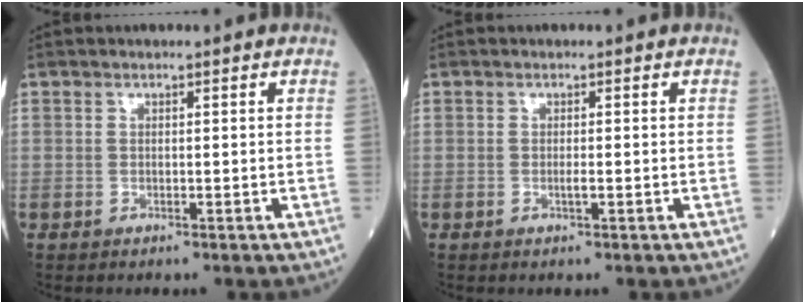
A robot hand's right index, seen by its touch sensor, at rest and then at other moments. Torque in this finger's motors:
{"motor_torque": [0.21, 0.14, 0.20, 0.04]}